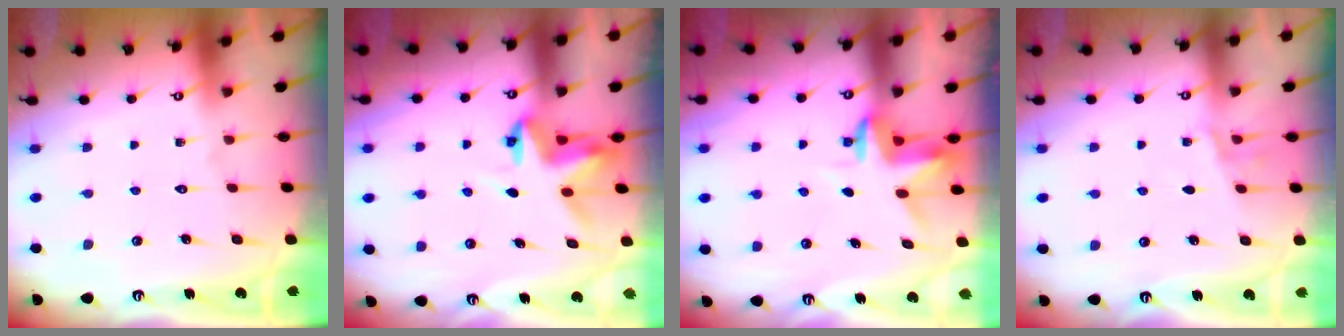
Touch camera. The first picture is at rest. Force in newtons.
{"total": 4.6, "press": 4.6, "slide": 0.2}
{"total": 3.7, "press": 3.7, "slide": 0.2}
{"total": 5.1, "press": 4.2, "slide": 2.8}